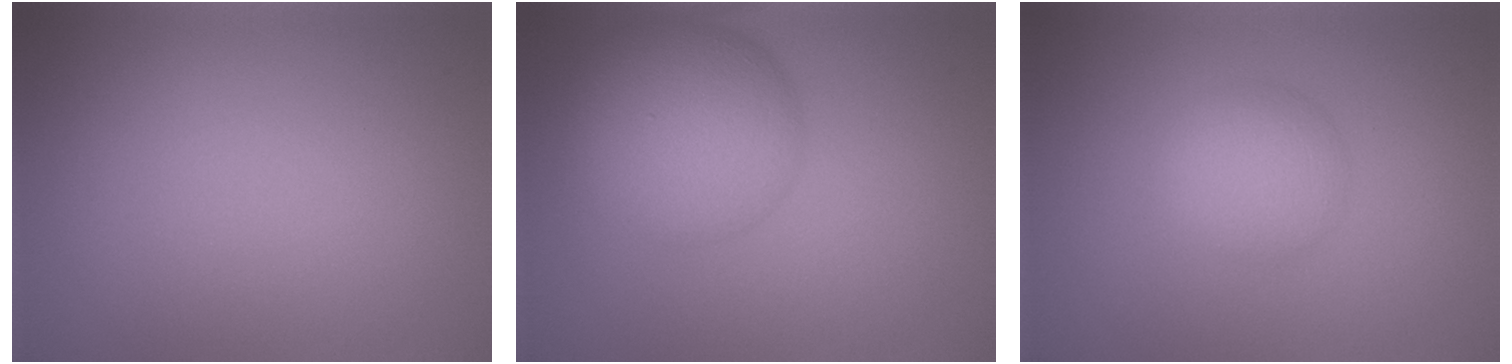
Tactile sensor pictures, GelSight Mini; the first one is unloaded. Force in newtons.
{"total": 7.5, "press": 7.5, "slide": 0.4}
{"total": 3.0, "press": 3.0, "slide": 0.1}